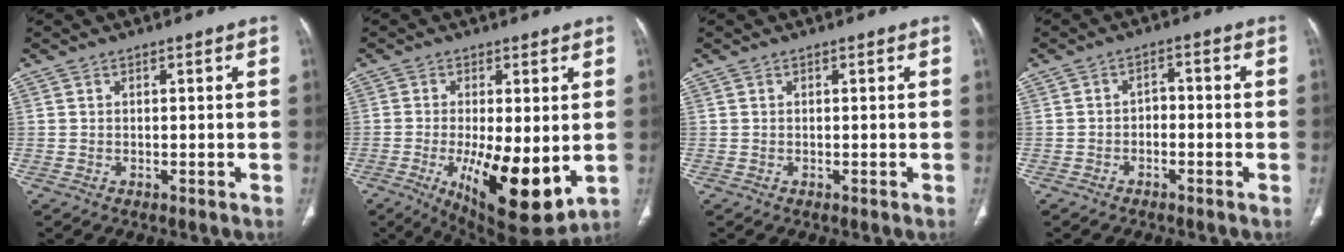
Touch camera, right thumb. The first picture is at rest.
{"total": 16.0, "force": [-3.0, 5.5, 14.7], "torque": [-0.232, -0.032, -0.029]}
{"total": 0.0}
{"total": 2.6, "force": [-1.1, 1.7, 1.6], "torque": [-0.021, 0.022, -0.024]}